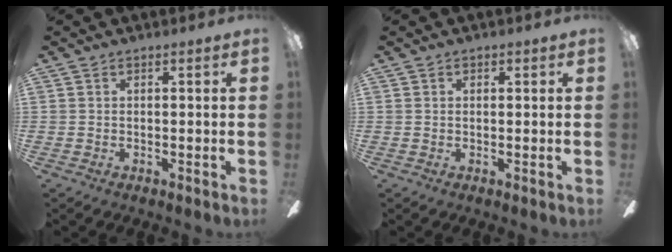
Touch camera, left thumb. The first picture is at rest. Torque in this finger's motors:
{"motor_torque": [-0.06, 0.00, -0.49, 0.09, -0.04]}